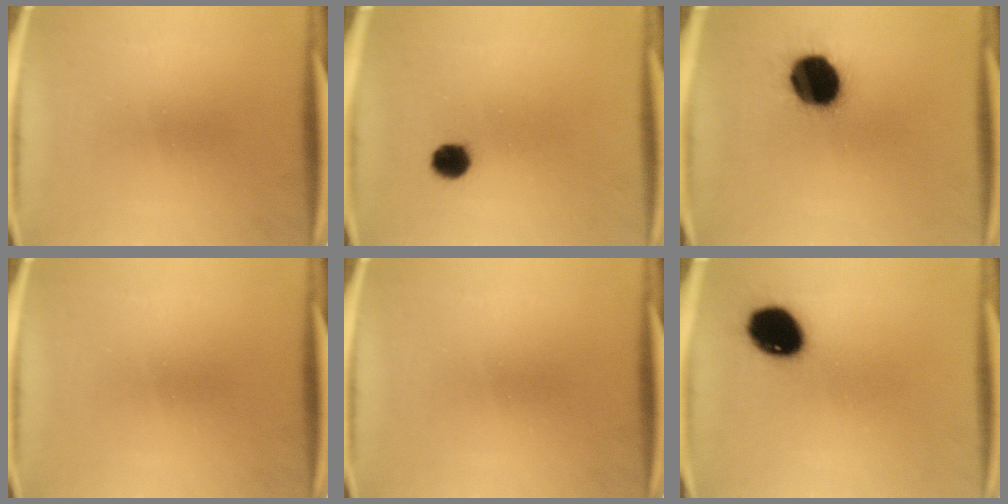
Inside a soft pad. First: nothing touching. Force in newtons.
{"total": 4.0}
{"total": 15.6}
{"total": 0.0}
{"total": 0.0}
{"total": 12.9}